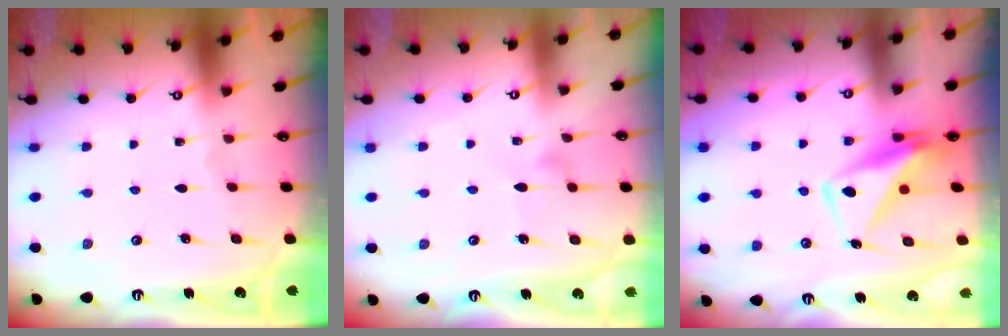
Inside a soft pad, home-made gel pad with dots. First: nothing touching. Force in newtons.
{"total": 5.4, "press": 5.4, "slide": 0.4}
{"total": 10.1, "press": 9.9, "slide": 1.9}